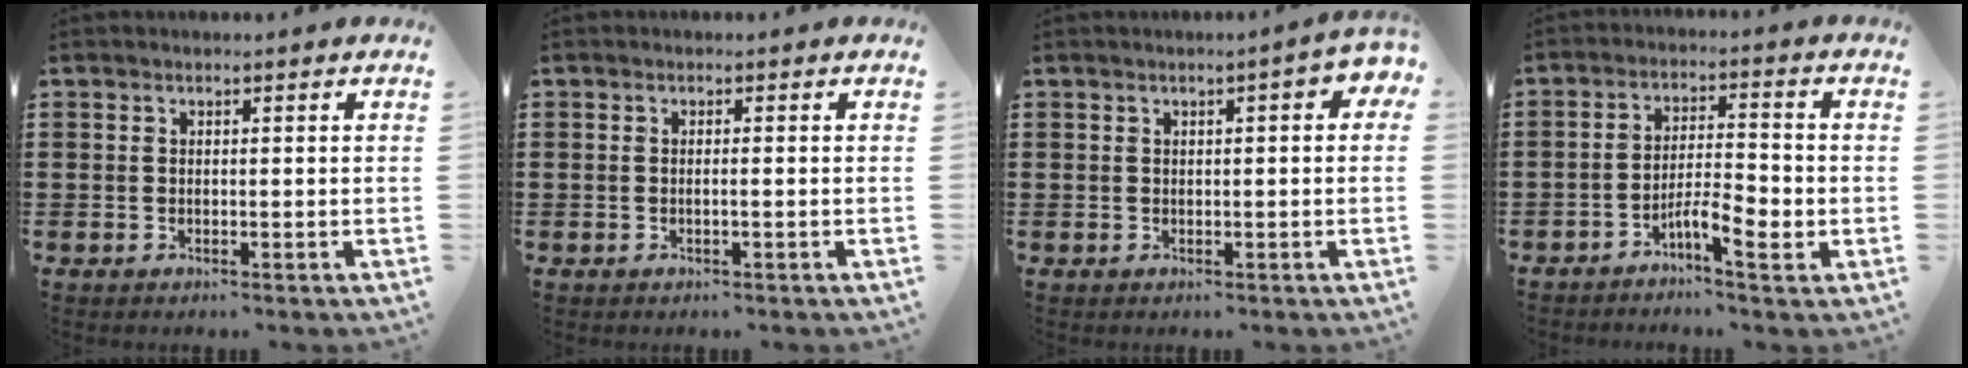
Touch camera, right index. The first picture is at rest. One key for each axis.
{"total": 0.7, "fx": -0.4, "fy": -0.1, "fz": 0.6, "tx": -0.012, "ty": -0.004, "tz": -0.007}
{"total": 1.7, "fx": 0.2, "fy": 0.3, "fz": 1.7, "tx": -0.032, "ty": 0.000, "tz": 0.004}
{"total": 5.6, "fx": -3.0, "fy": 1.2, "fz": 4.6, "tx": -0.078, "ty": 0.002, "tz": -0.055}